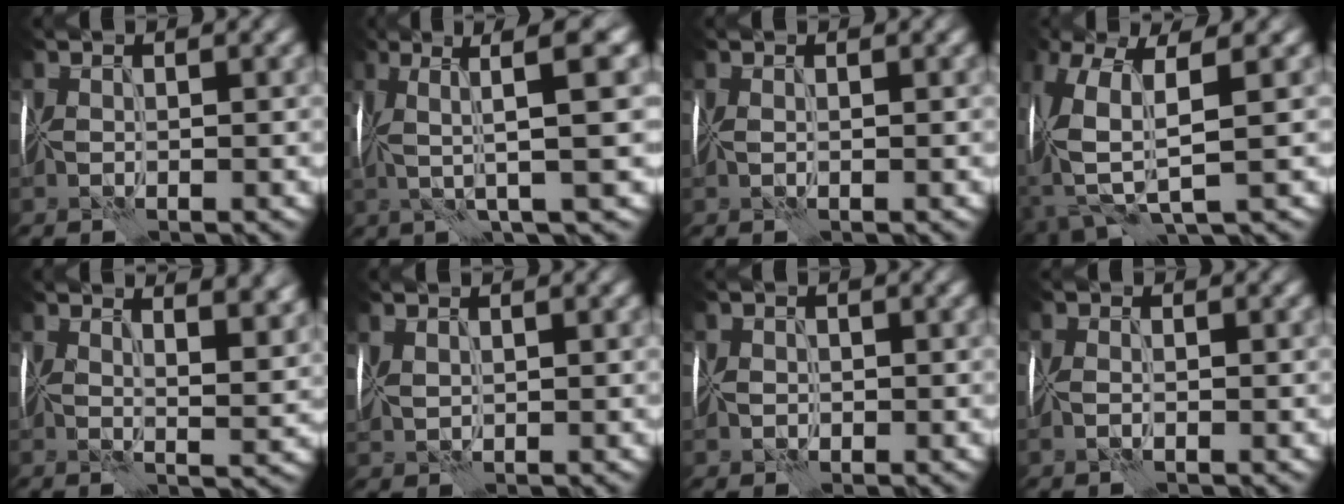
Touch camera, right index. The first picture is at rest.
{"total": 7.0, "force": [1.6, 0.7, 6.8], "torque": [-0.117, 0.020, 0.028]}
{"total": 0.7, "force": [0.4, 0.2, 0.5], "torque": [-0.011, 0.001, 0.009]}
{"total": 8.0, "force": [0.1, 3.3, 7.3], "torque": [-0.175, -0.007, 0.000]}
{"total": 8.2, "force": [5.0, 3.1, 5.7], "torque": [-0.039, 0.031, 0.048]}
{"total": 1.4, "force": [1.0, 0.7, 0.7], "torque": [-0.023, 0.006, 0.023]}
{"total": 1.4, "force": [-0.5, 1.3, 0.3], "torque": [0.000, -0.003, -0.012]}
{"total": 1.0, "force": [-0.7, 0.2, 0.7], "torque": [-0.022, -0.002, -0.018]}